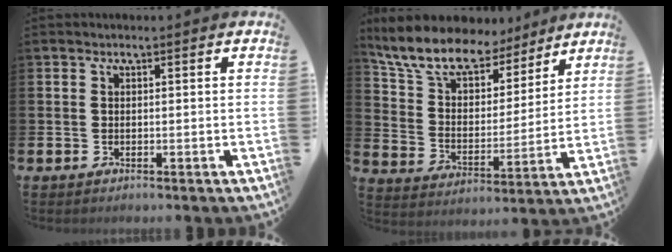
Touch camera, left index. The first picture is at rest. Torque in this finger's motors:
{"motor_torque": [2.14, 0.00, 0.75, 0.21]}